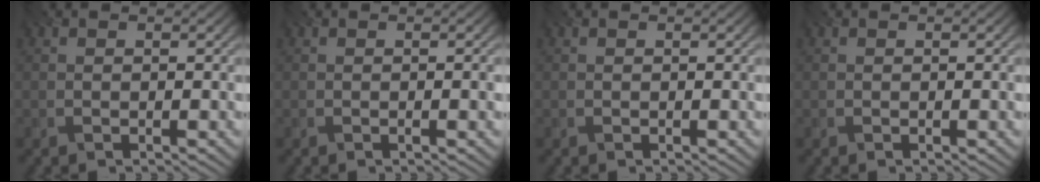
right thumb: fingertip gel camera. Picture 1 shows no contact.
{"total": 0.9, "force": [-0.3, -0.3, 0.7], "torque": [-0.011, 0.002, -0.006]}
{"total": 0.0}
{"total": 0.0}